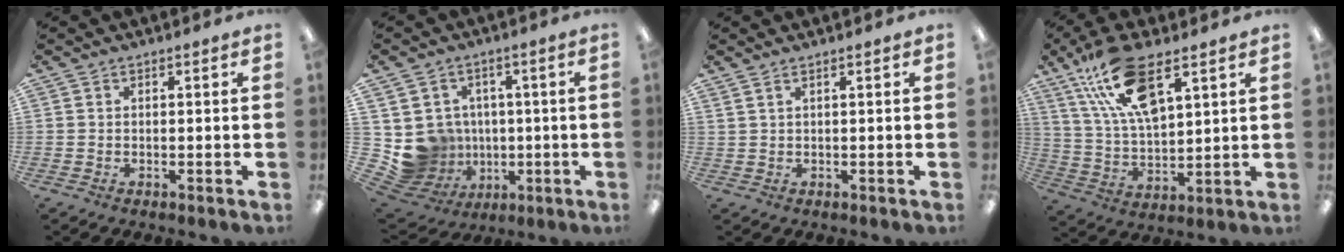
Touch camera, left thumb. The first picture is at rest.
{"total": 7.7, "force": [0.9, 7.6, 1.1], "torque": [-0.048, -0.017, 0.031]}
{"total": 0.8, "force": [0.5, 0.1, 0.6], "torque": [-0.014, -0.001, 0.009]}
{"total": 16.5, "force": [9.7, 6.9, 11.4], "torque": [-0.212, -0.029, 0.170]}